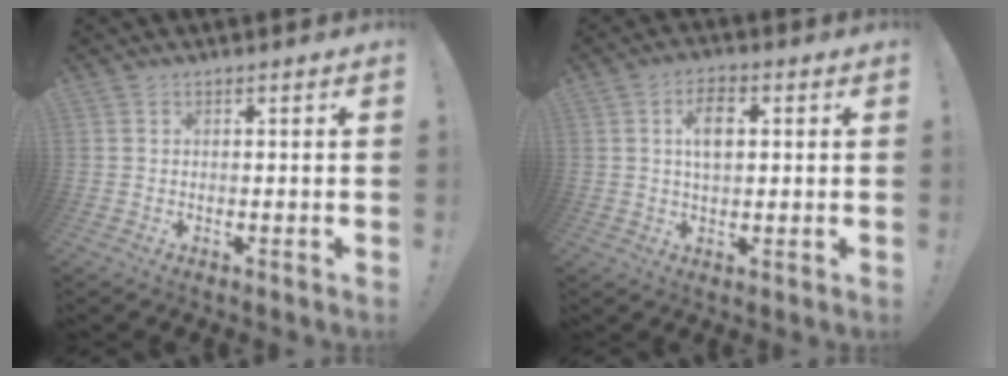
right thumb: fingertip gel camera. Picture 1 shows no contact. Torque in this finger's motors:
{"motor_torque": [-0.10, 0.42, -0.12, 0.22, 0.01]}